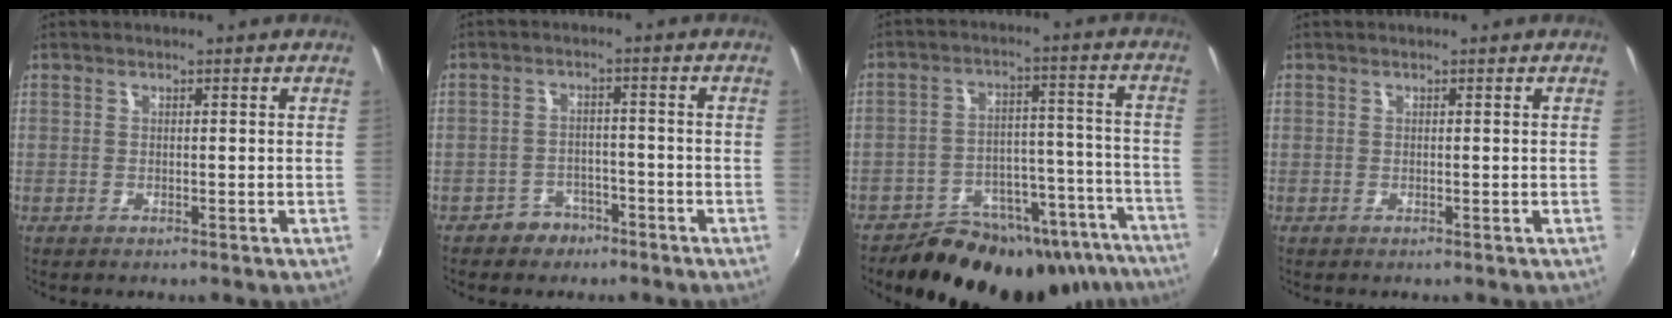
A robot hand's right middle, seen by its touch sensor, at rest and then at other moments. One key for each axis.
{"total": 4.6, "fx": -3.4, "fy": 3.1, "fz": 0.6, "tx": -0.022, "ty": 0.011, "tz": -0.050}
{"total": 25.2, "fx": -19.7, "fy": 12.0, "fz": 10.3, "tx": -0.163, "ty": 0.038, "tz": -0.238}
{"total": 0.0}